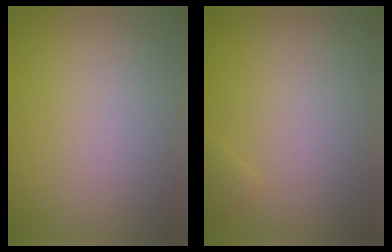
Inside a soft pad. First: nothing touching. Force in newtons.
{"total": 0.6, "press": 0.6, "slide": 0.1}